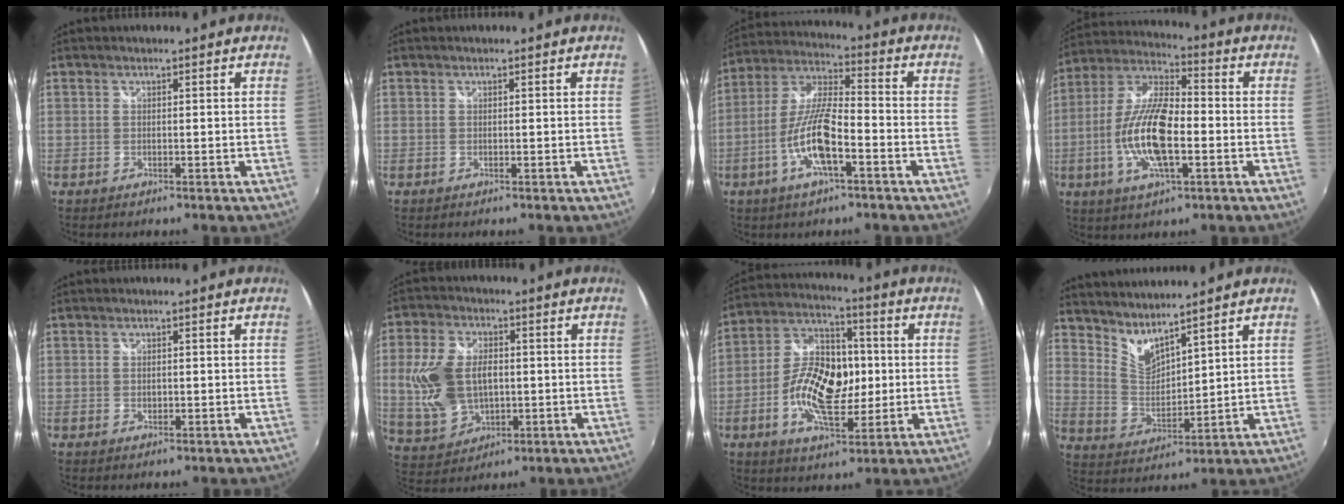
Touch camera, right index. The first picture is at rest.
{"total": 0.0}
{"total": 12.2, "force": [-5.0, 3.0, 10.7], "torque": [-0.226, -0.002, -0.097]}
{"total": 15.2, "force": [-3.4, 5.4, 13.8], "torque": [-0.281, -0.001, -0.067]}
{"total": 1.2, "force": [-0.1, 0.8, 0.8], "torque": [-0.015, 0.001, -0.003]}
{"total": 13.9, "force": [0.3, 9.4, 10.3], "torque": [-0.223, 0.006, 0.023]}
{"total": 15.0, "force": [-1.8, 8.2, 12.4], "torque": [-0.249, 0.011, -0.033]}
{"total": 7.7, "force": [6.7, 1.4, 3.4], "torque": [-0.061, -0.010, 0.134]}